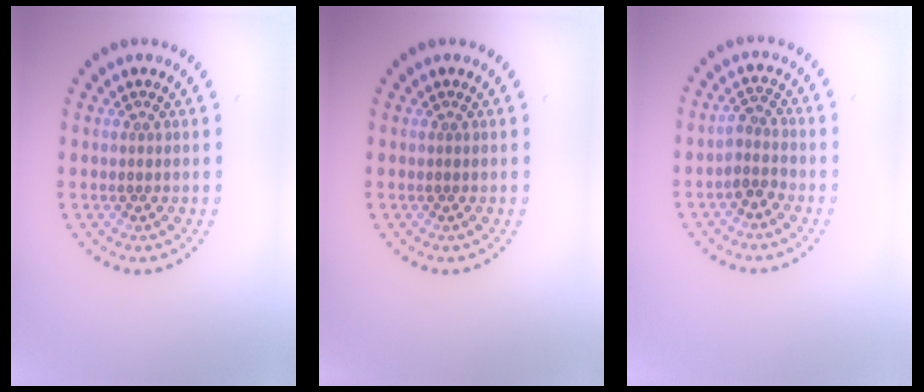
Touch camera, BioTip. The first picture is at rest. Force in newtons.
{"total": 0.0}
{"total": 1.8, "press": 1.4, "slide": 1.1}